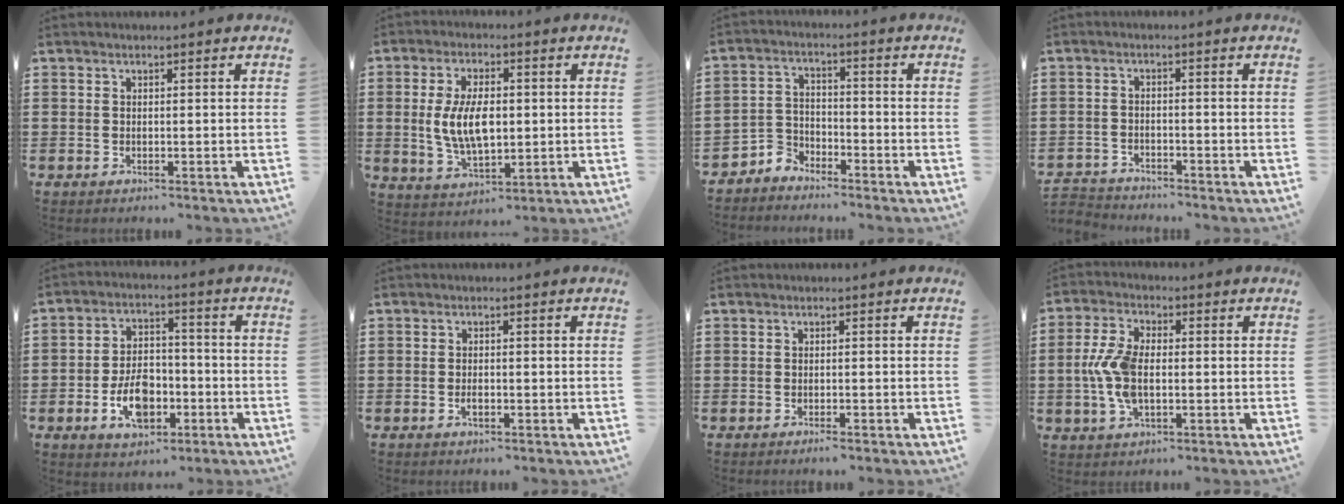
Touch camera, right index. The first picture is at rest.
{"total": 8.4, "force": [0.3, 4.4, 7.2], "torque": [-0.149, 0.003, 0.000]}
{"total": 3.8, "force": [-3.6, 1.2, 0.1], "torque": [-0.025, -0.003, -0.081]}
{"total": 2.4, "force": [-2.4, 0.3, -0.3], "torque": [-0.004, -0.001, -0.052]}
{"total": 7.8, "force": [-2.7, 4.9, 5.5], "torque": [-0.097, 0.003, -0.054]}
{"total": 2.4, "force": [-1.0, 1.3, 1.8], "torque": [-0.036, 0.002, -0.018]}
{"total": 0.9, "force": [-0.7, 0.1, 0.5], "torque": [-0.012, -0.004, -0.012]}
{"total": 7.6, "force": [-0.7, 4.1, 6.3], "torque": [-0.157, -0.003, -0.021]}